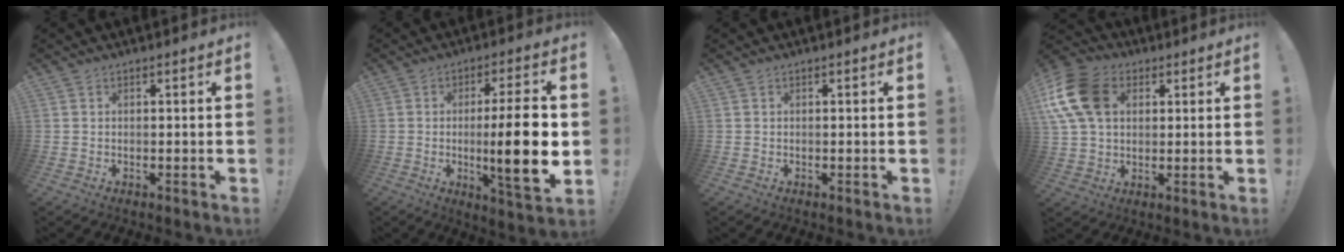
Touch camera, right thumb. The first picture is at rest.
{"total": 16.6, "force": [-1.2, 2.0, 16.4], "torque": [-0.256, -0.011, -0.020]}
{"total": 0.0}
{"total": 17.2, "force": [5.0, 12.5, 10.6], "torque": [-0.211, -0.007, 0.099]}